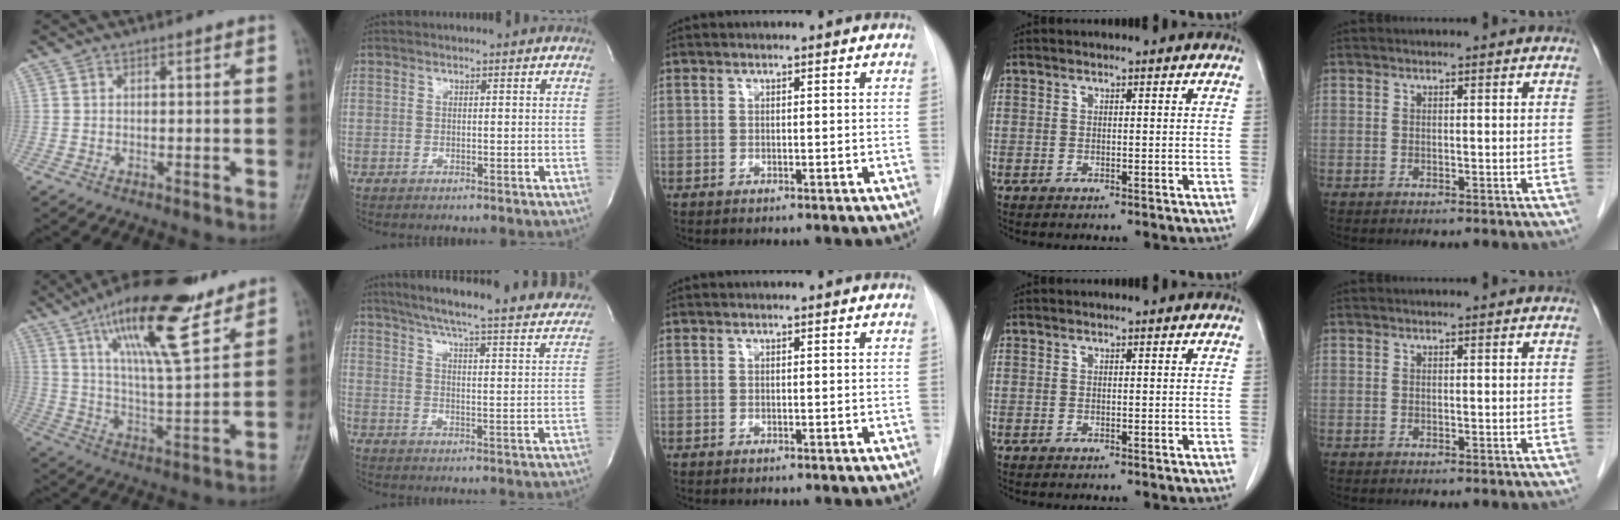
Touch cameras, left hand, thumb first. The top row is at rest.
{"thumb": {"total": 20.4, "force": [12.5, 5.6, 15.1], "torque": [-0.230, -0.052, 0.216]}, "index": {"total": 30.3, "force": [25.9, 3.5, 15.3], "torque": [-0.223, -0.055, 0.309]}}